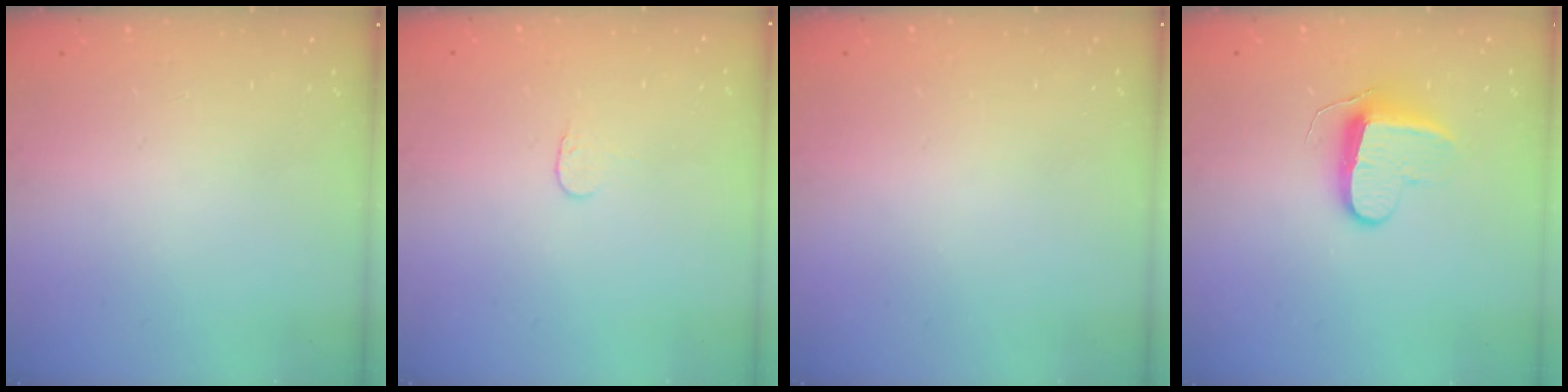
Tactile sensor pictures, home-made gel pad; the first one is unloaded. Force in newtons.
{"total": 3.8, "press": 3.8, "slide": 0.3}
{"total": 0.0}
{"total": 9.6, "press": 9.6, "slide": 0.3}